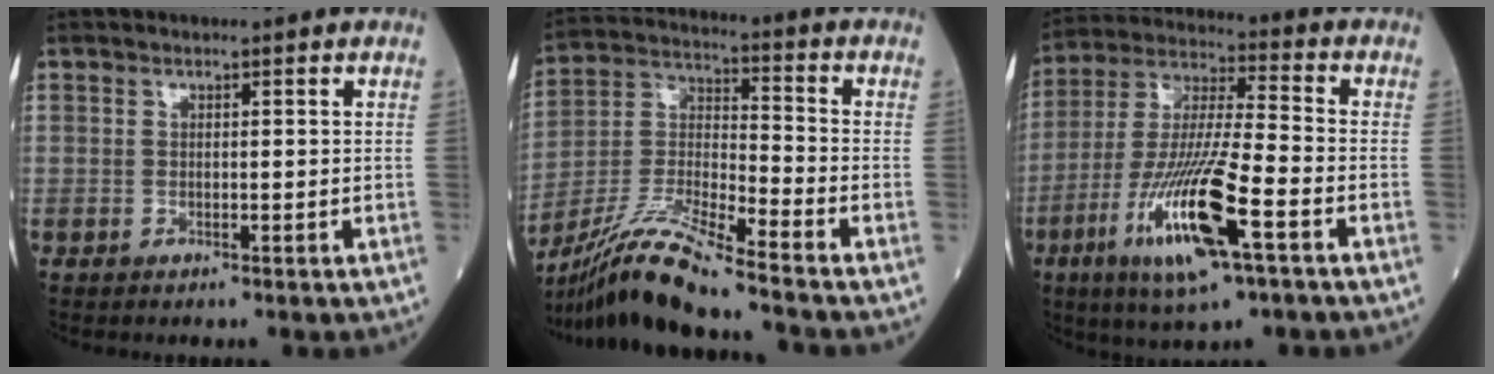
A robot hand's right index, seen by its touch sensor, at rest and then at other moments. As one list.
[{"total": 14.0, "force": [-11.9, -1.0, 7.3], "torque": [-0.153, -0.009, -0.223]}, {"total": 16.8, "force": [-7.1, 1.7, 15.1], "torque": [-0.312, -0.021, -0.125]}]